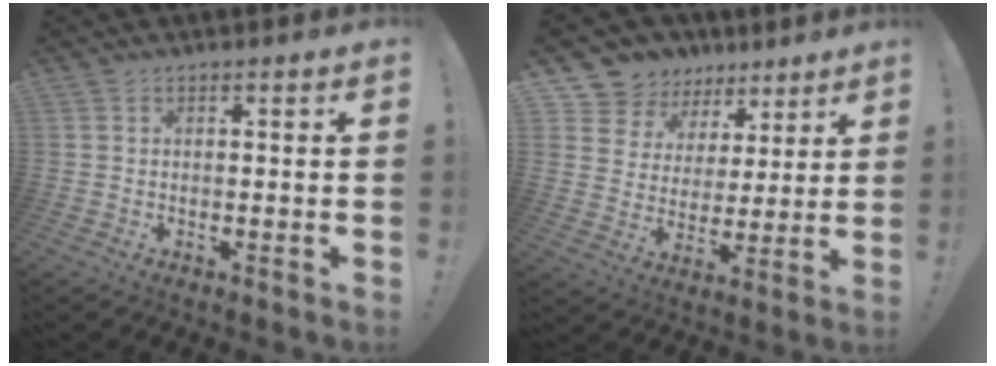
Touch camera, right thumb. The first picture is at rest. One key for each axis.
{"total": 10.2, "fx": 6.7, "fy": 7.5, "fz": 1.6, "tx": -0.035, "ty": -0.054, "tz": 0.136}